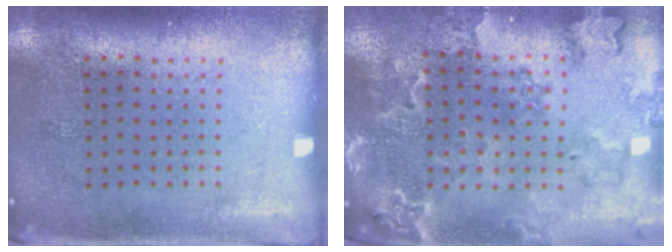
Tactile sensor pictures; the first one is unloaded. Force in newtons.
{"total": 1.8, "press": 1.8, "slide": 0.3}